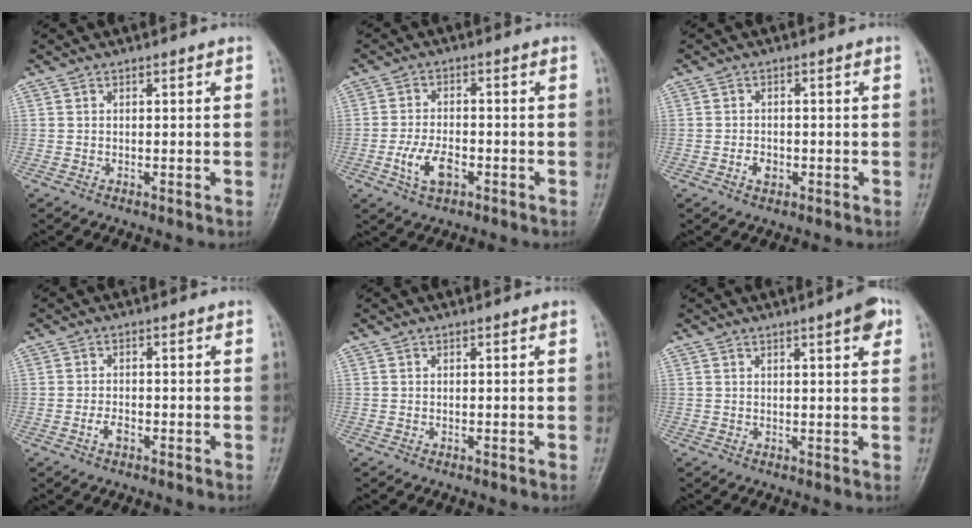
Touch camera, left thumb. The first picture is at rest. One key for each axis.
{"total": 6.2, "fx": -2.5, "fy": 3.3, "fz": 4.6, "tx": -0.091, "ty": 0.012, "tz": -0.047}
{"total": 2.4, "fx": -1.0, "fy": 1.7, "fz": 1.4, "tx": -0.019, "ty": 0.009, "tz": -0.016}
{"total": 2.2, "fx": -1.1, "fy": 1.2, "fz": 1.5, "tx": -0.030, "ty": 0.010, "tz": -0.022}
{"total": 0.0}
{"total": 4.4, "fx": 2.3, "fy": 0.9, "fz": 3.7, "tx": -0.041, "ty": -0.005, "tz": 0.027}